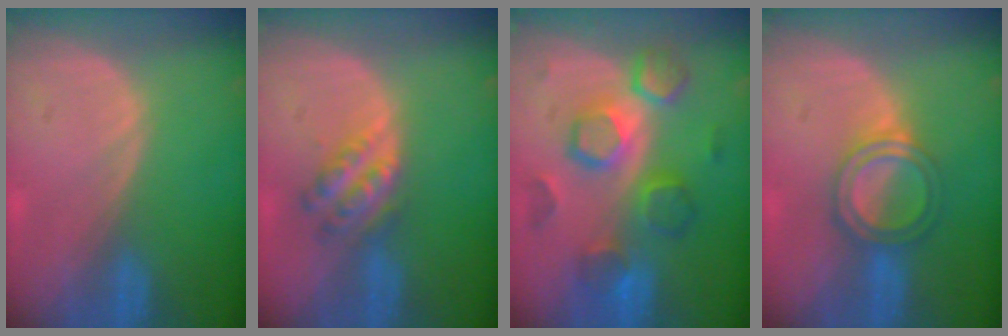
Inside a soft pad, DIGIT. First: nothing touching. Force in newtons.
{"total": 5.3, "press": 4.9, "slide": 2.0}
{"total": 9.3, "press": 9.3, "slide": 0.4}
{"total": 5.3, "press": 5.2, "slide": 1.3}